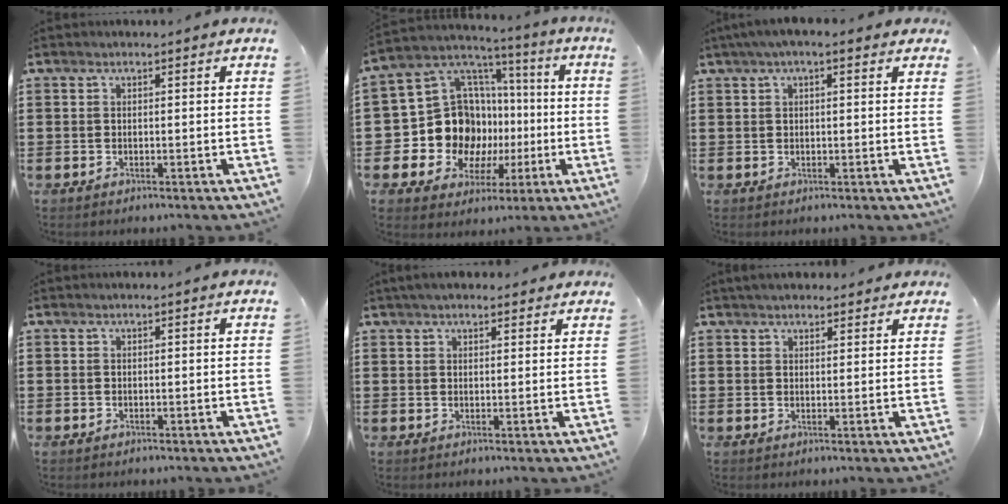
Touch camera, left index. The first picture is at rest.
{"total": 14.9, "force": [-2.3, 13.4, 5.9], "torque": [-0.154, -0.009, -0.023]}
{"total": 2.8, "force": [1.4, 0.8, 2.3], "torque": [-0.047, 0.007, 0.023]}
{"total": 0.0}
{"total": 2.7, "force": [2.3, 0.8, 1.1], "torque": [-0.028, 0.004, 0.044]}
{"total": 2.6, "force": [2.5, 0.7, 0.5], "torque": [-0.014, 0.001, 0.047]}